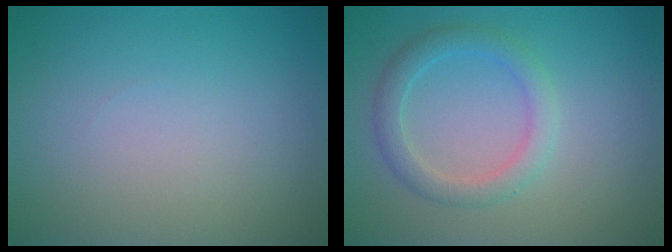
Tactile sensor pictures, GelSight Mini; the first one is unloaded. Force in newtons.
{"total": 2.7, "press": 2.7, "slide": 0.1}